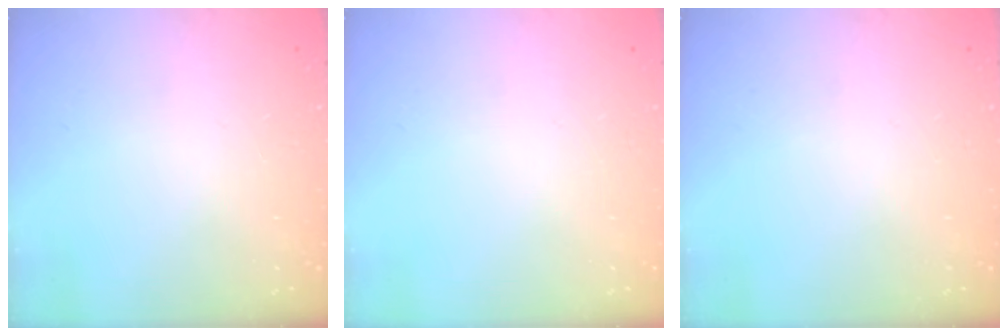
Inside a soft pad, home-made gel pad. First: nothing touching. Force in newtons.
{"total": 0.0}
{"total": 0.0}